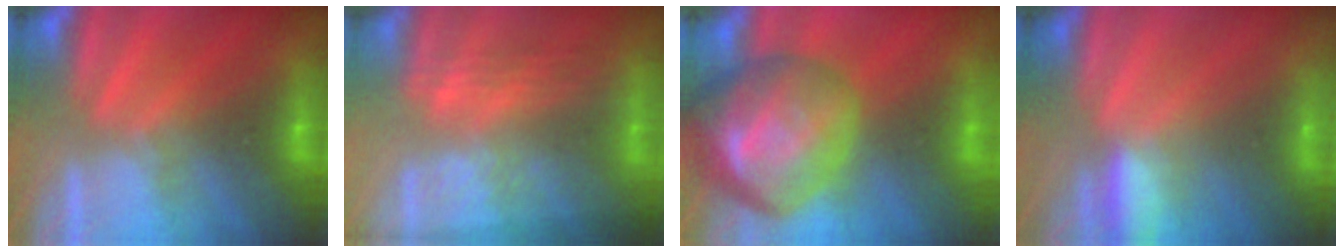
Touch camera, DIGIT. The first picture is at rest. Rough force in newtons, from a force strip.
{"total": 2.7}
{"total": 7.3}
{"total": 2.9}